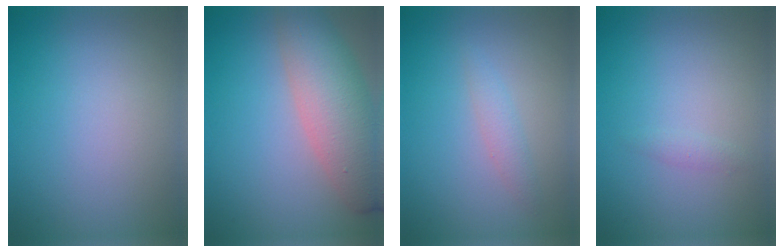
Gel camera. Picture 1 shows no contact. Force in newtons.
{"total": 7.5, "press": 7.5, "slide": 0.4}
{"total": 1.3, "press": 1.3, "slide": 0.0}
{"total": 0.7, "press": 0.7, "slide": 0.0}